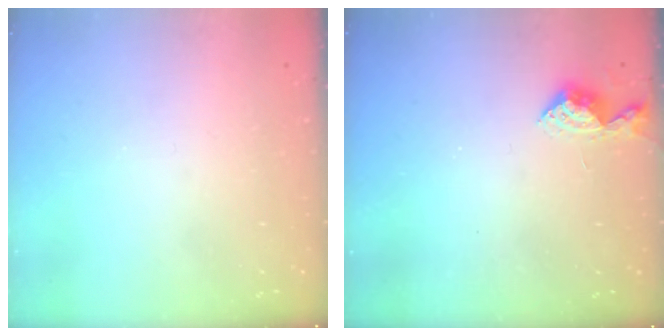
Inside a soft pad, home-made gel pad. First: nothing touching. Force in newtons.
{"total": 6.7, "press": 6.7, "slide": 0.6}